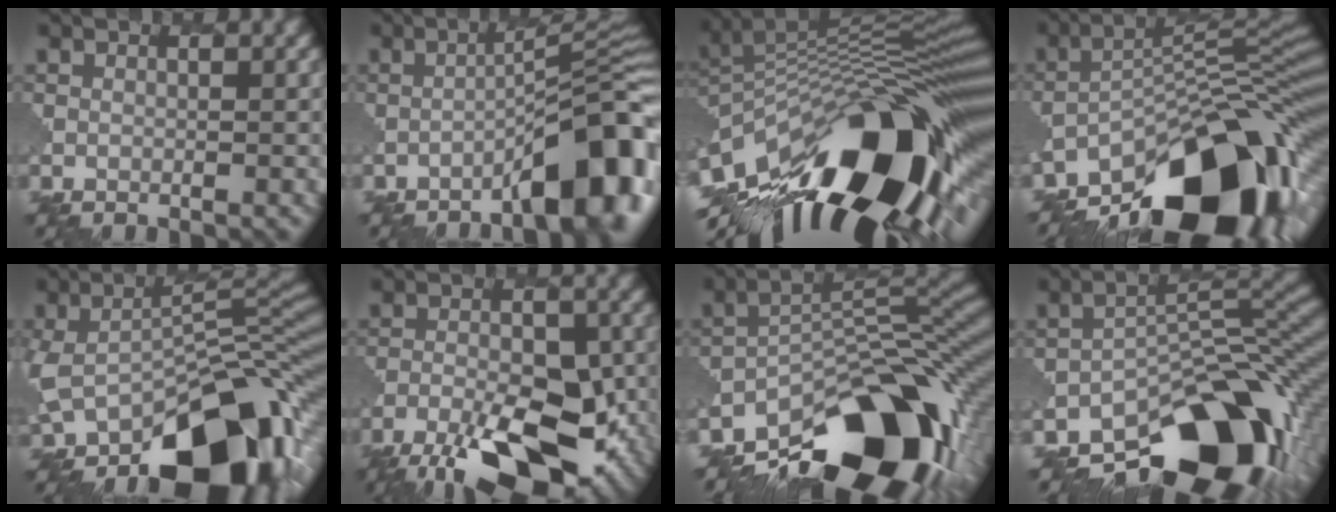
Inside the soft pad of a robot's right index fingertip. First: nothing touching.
{"total": 9.1, "force": [-4.8, 1.6, 7.5], "torque": [-0.097, 0.023, -0.076]}
{"total": 17.1, "force": [-8.0, 6.2, 13.7], "torque": [-0.222, 0.013, -0.147]}
{"total": 15.9, "force": [-10.4, 5.7, 10.7], "torque": [-0.161, 0.006, -0.178]}
{"total": 12.1, "force": [-5.8, 6.0, 8.8], "torque": [-0.119, -0.017, -0.097]}
{"total": 12.2, "force": [-7.0, 4.7, 8.9], "torque": [-0.161, -0.010, -0.123]}
{"total": 15.9, "force": [-10.0, 6.9, 10.3], "torque": [-0.157, -0.004, -0.163]}
{"total": 14.0, "force": [-8.9, 6.5, 8.7], "torque": [-0.113, -0.002, -0.148]}